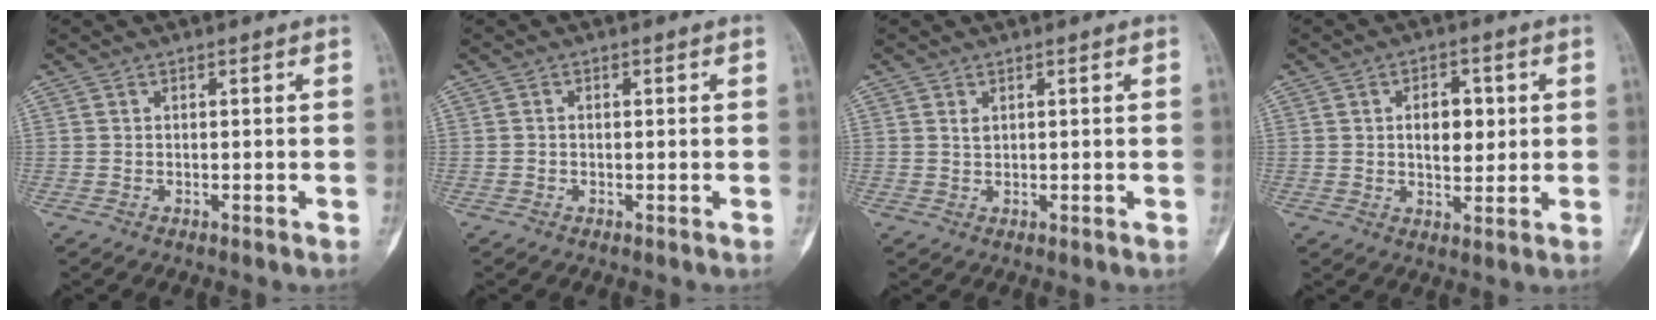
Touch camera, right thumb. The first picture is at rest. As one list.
[{"total": 0.6, "force": [-0.1, 0.4, 0.4], "torque": [-0.009, 0.004, -0.001]}, {"total": 1.1, "force": [0.6, 0.6, 0.6], "torque": [-0.003, -0.002, 0.013]}, {"total": 6.8, "force": [1.2, 4.1, 5.3], "torque": [-0.053, -0.004, 0.018]}]